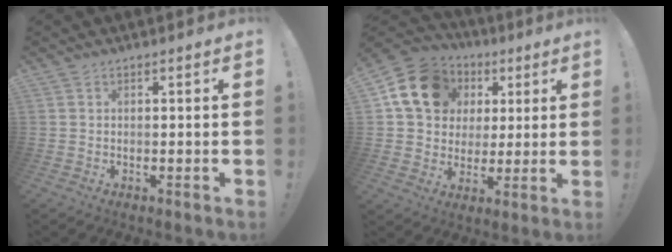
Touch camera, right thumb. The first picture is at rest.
{"total": 16.9, "force": [5.7, 13.7, 8.1], "torque": [-0.120, -0.009, 0.121]}